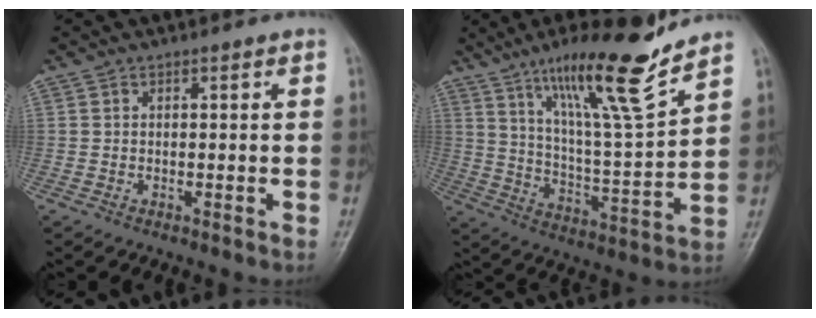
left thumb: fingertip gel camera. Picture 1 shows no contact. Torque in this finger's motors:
{"motor_torque": [0.65, 0.41, 1.72, -1.05, 0.31]}